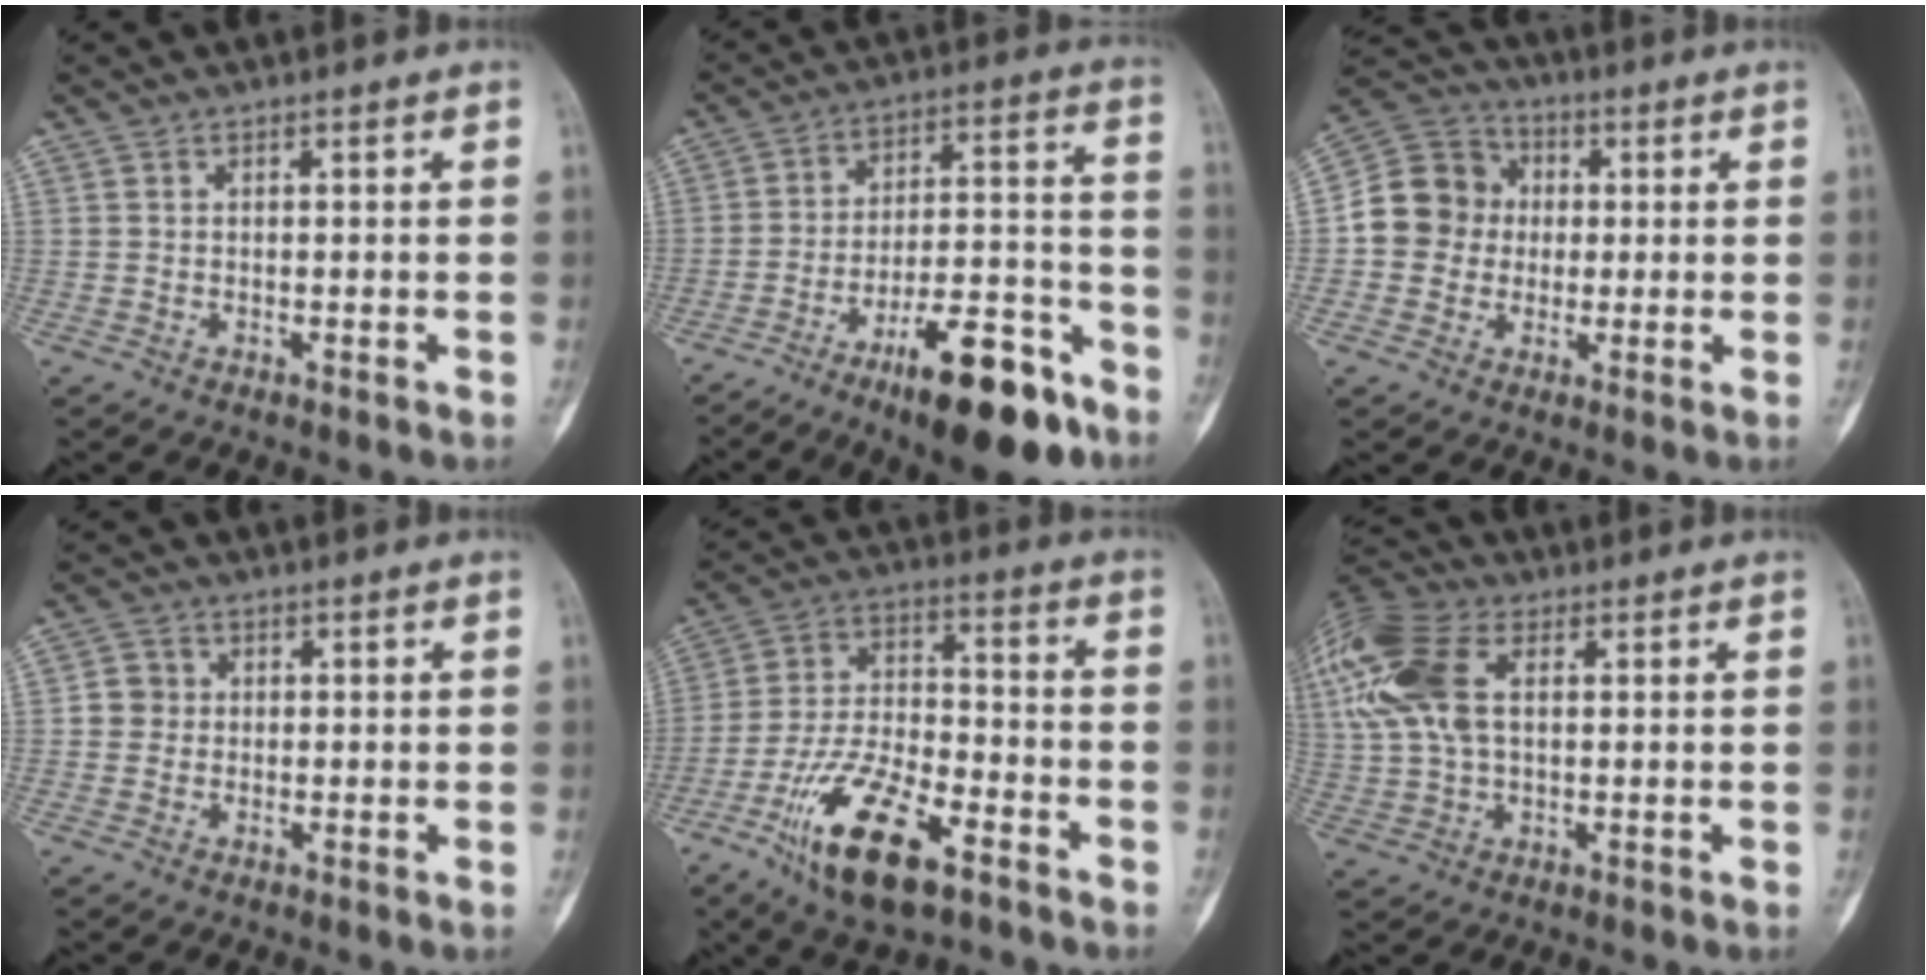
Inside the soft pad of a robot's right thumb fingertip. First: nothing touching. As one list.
[{"total": 18.2, "force": [-11.3, 6.1, 12.9], "torque": [-0.185, 0.085, -0.176]}, {"total": 11.3, "force": [0.1, 10.5, 4.2], "torque": [-0.057, 0.027, -0.005]}, {"total": 2.9, "force": [0.1, 2.8, 0.7], "torque": [0.006, 0.007, -0.002]}, {"total": 16.8, "force": [-9.3, 6.7, 12.4], "torque": [-0.228, 0.047, -0.164]}, {"total": 18.6, "force": [5.1, 11.2, 14.0], "torque": [-0.346, 0.024, 0.092]}]